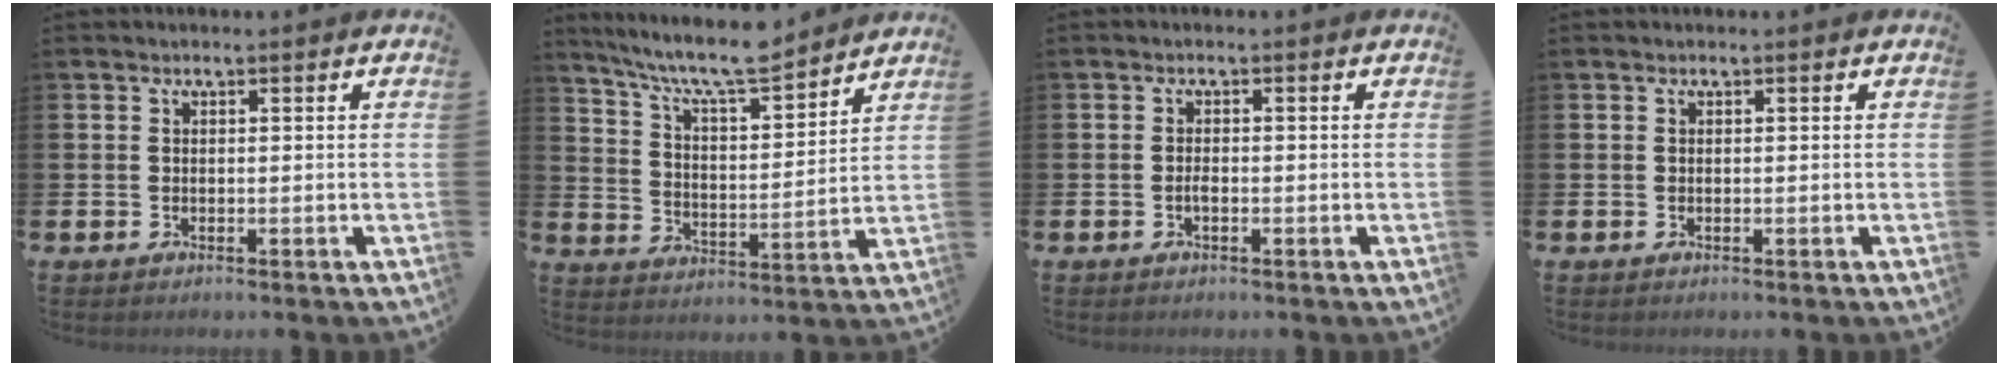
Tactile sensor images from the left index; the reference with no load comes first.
{"total": 8.7, "force": [8.2, 0.8, 2.9], "torque": [-0.082, -0.058, 0.143]}
{"total": 1.0, "force": [-0.4, 0.4, 0.9], "torque": [-0.009, -0.004, -0.010]}
{"total": 0.0}